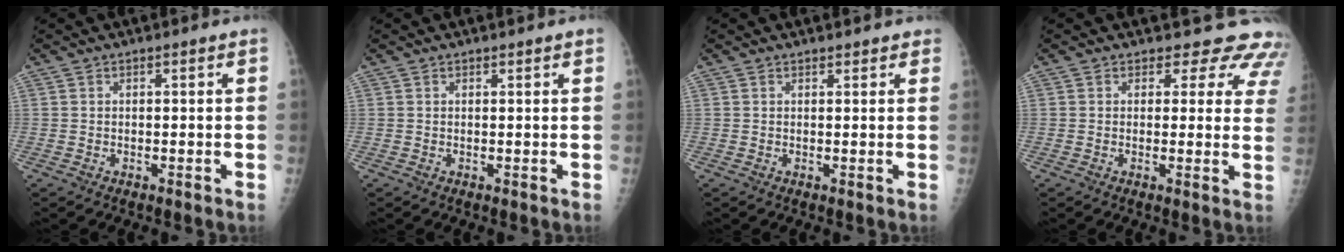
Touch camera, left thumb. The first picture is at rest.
{"total": 0.6, "force": [0.5, 0.1, 0.3], "torque": [-0.003, 0.001, 0.008]}
{"total": 1.6, "force": [1.4, 0.7, 0.4], "torque": [0.012, -0.001, 0.013]}
{"total": 9.5, "force": [8.3, 4.6, 1.0], "torque": [0.044, -0.039, 0.061]}